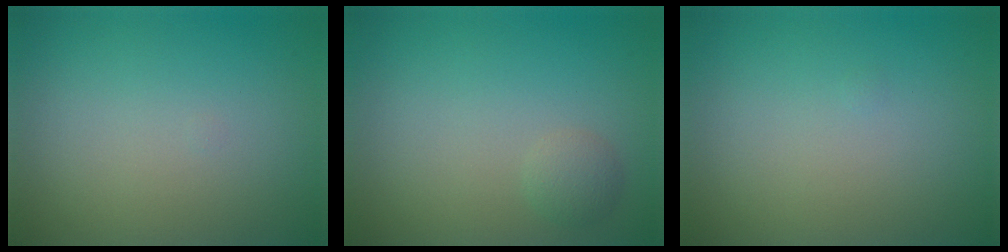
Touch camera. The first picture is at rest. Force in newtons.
{"total": 1.3, "press": 1.3, "slide": 0.0}
{"total": 0.0}